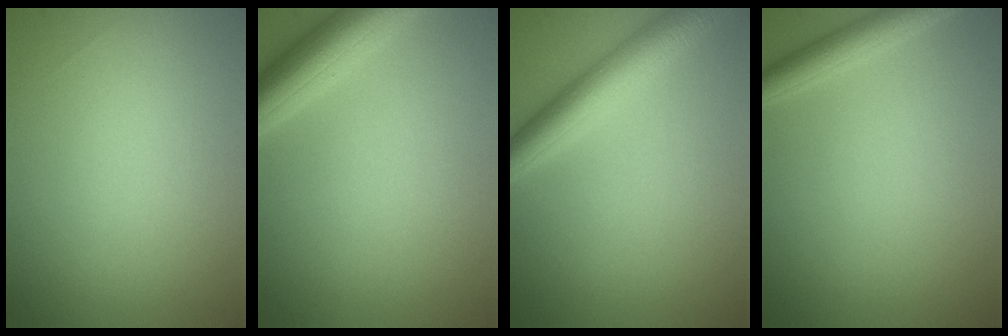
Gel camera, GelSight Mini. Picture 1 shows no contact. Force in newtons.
{"total": 5.3, "press": 5.3, "slide": 0.2}
{"total": 4.9, "press": 4.9, "slide": 0.2}
{"total": 2.7, "press": 2.7, "slide": 0.1}